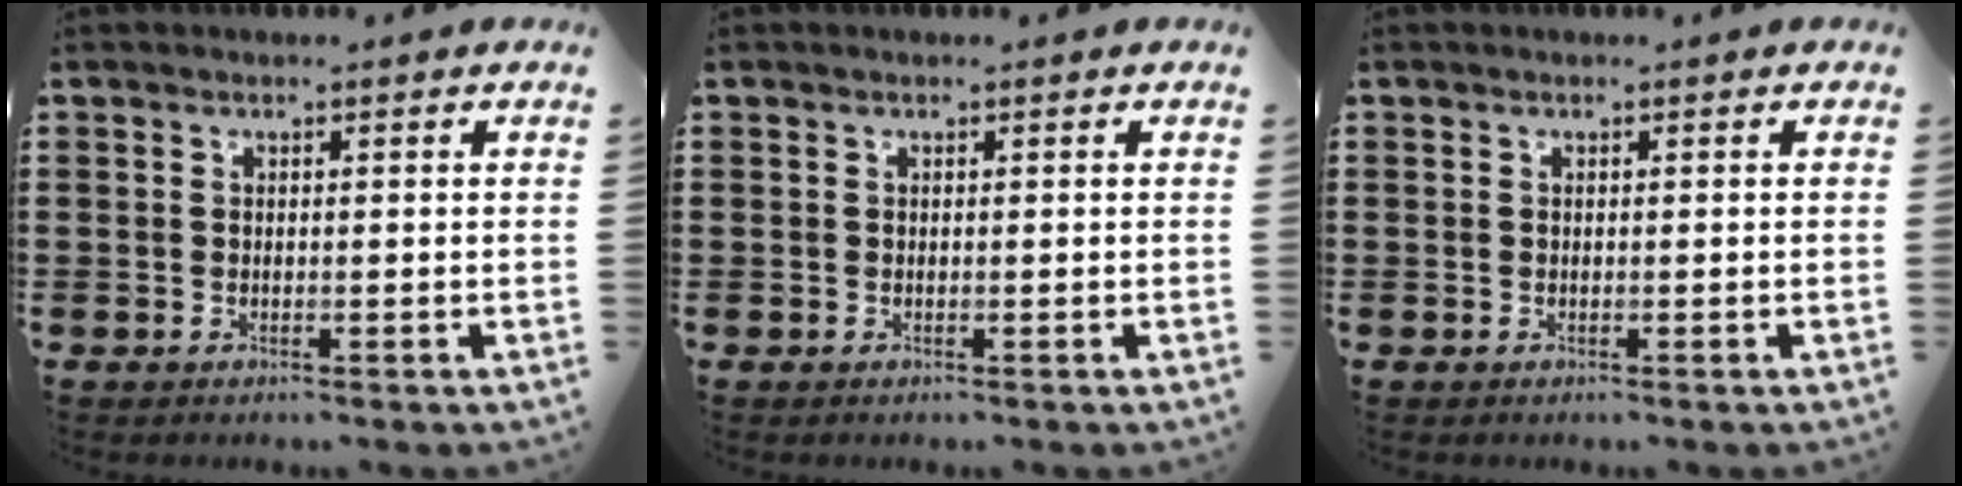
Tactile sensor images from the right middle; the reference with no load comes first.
{"total": 0.0}
{"total": 0.0}